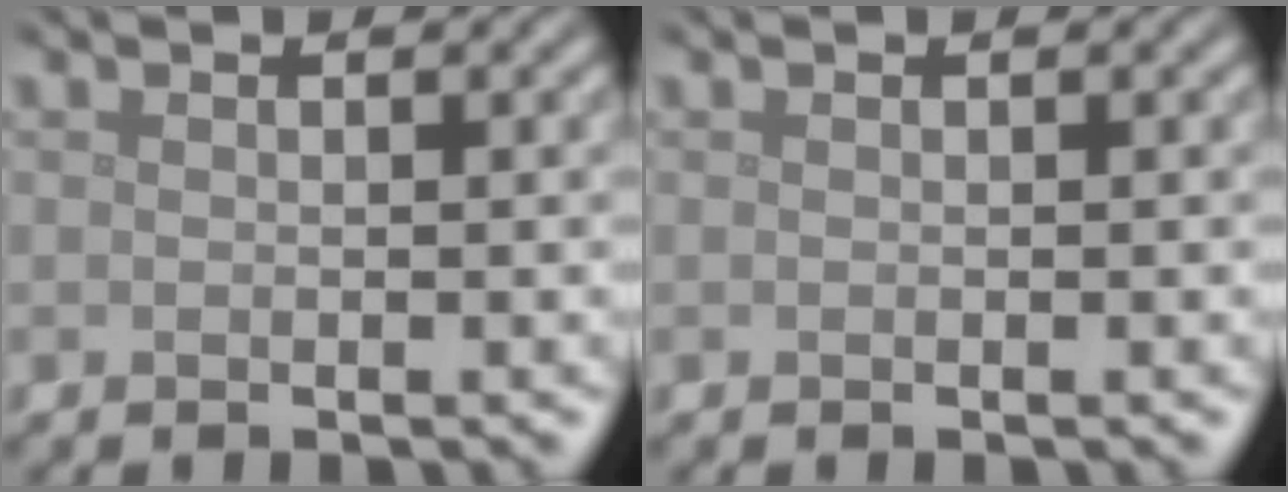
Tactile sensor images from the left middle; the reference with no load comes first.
{"total": 0.0}